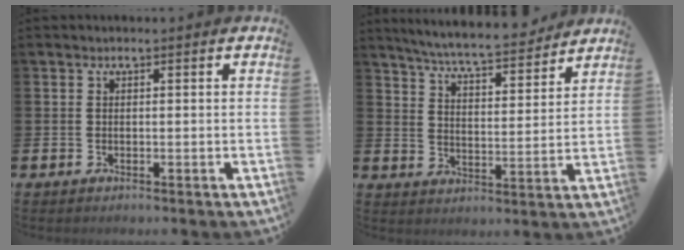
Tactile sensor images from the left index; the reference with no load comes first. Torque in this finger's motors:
{"motor_torque": [0.65, -0.82, 0.66, 0.19]}